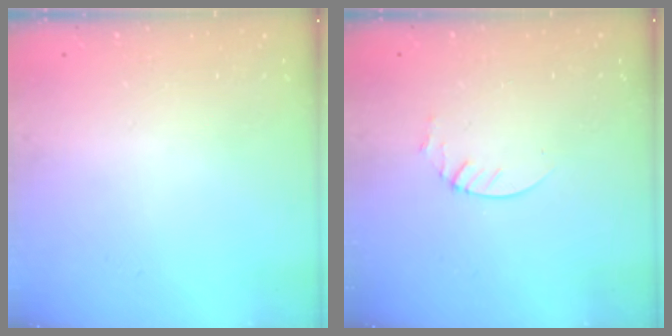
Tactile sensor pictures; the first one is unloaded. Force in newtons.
{"total": 2.1, "press": 2.1, "slide": 0.2}